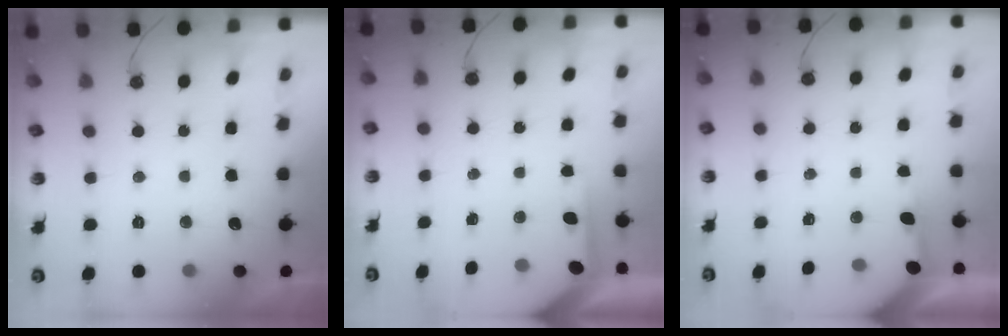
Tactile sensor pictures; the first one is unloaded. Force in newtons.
{"total": 4.0, "press": 3.9, "slide": 0.2}
{"total": 3.5, "press": 3.5, "slide": 0.5}